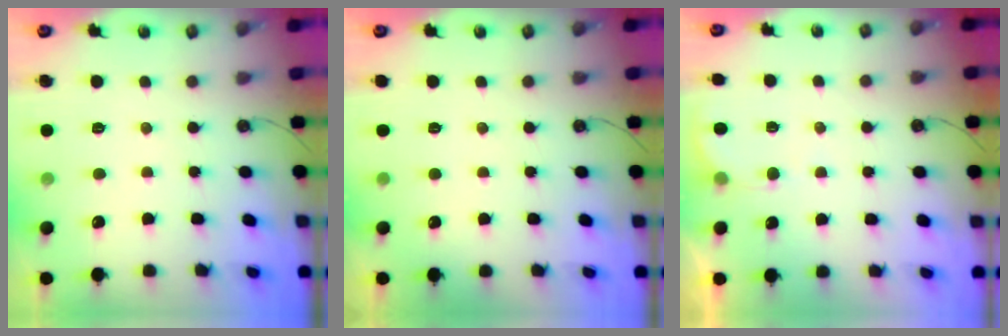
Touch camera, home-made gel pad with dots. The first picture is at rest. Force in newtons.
{"total": 1.5, "press": 0.2, "slide": 1.5}
{"total": 3.5, "press": 3.5, "slide": 0.3}